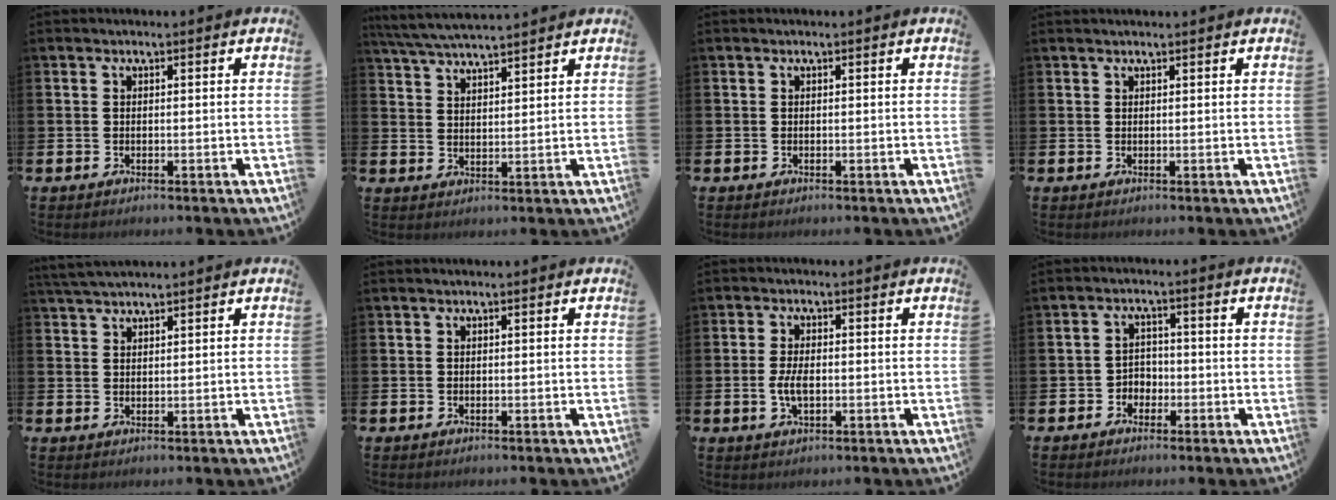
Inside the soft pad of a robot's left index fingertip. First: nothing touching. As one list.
[{"total": 5.4, "force": [5.3, 0.3, 1.3], "torque": [-0.040, -0.024, 0.094]}, {"total": 0.0}, {"total": 0.6, "force": [0.6, 0.0, 0.1], "torque": [0.005, -0.002, 0.009]}, {"total": 3.0, "force": [2.8, 0.4, 0.8], "torque": [-0.020, -0.006, 0.052]}, {"total": 0.0}, {"total": 3.3, "force": [-0.4, 1.6, 2.9], "torque": [-0.038, -0.002, -0.011]}, {"total": 2.7, "force": [-1.7, 2.1, 0.5], "torque": [-0.015, 0.008, -0.040]}]